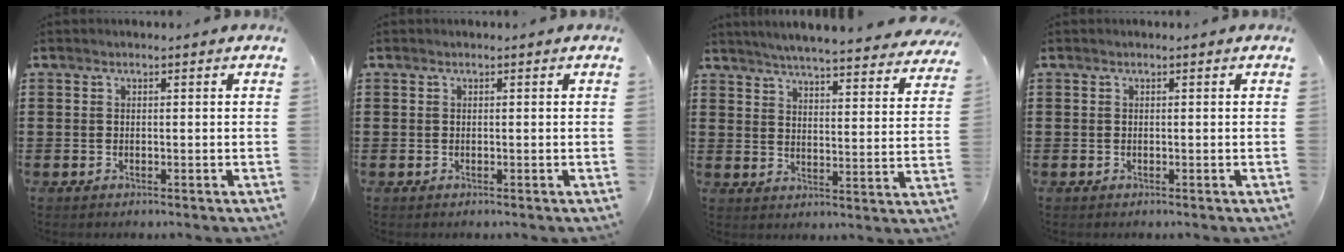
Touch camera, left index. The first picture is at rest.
{"total": 0.0}
{"total": 4.8, "force": [4.6, -0.5, 1.3], "torque": [-0.048, -0.036, 0.077]}
{"total": 0.0}